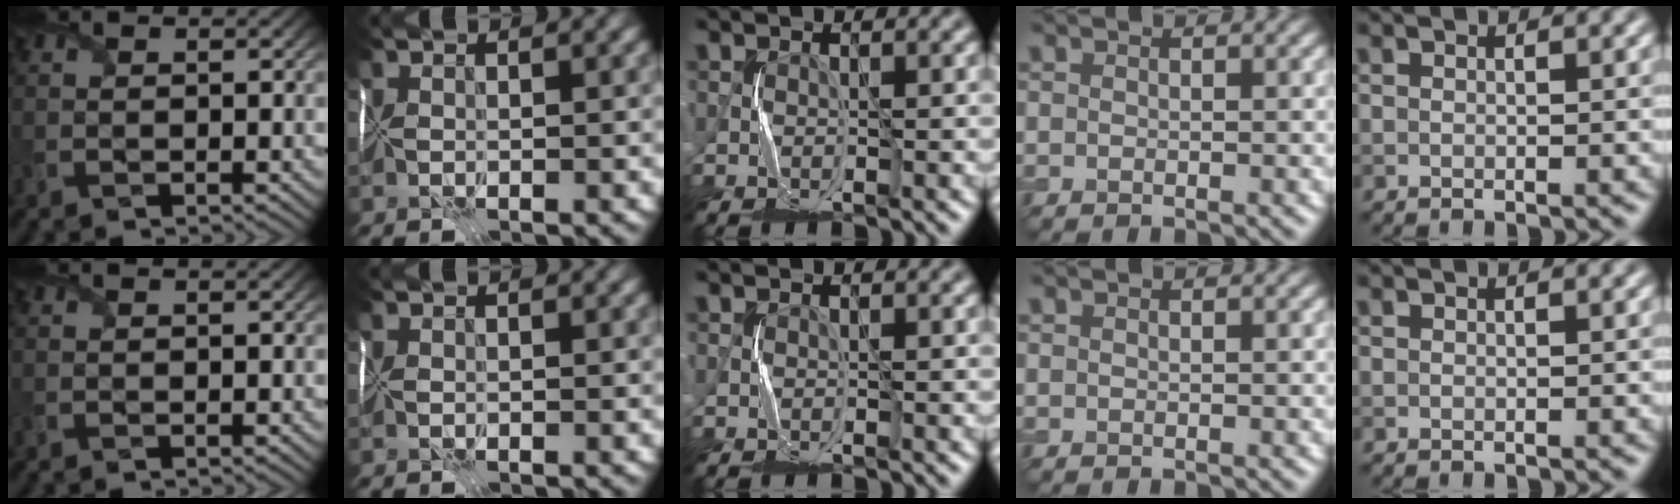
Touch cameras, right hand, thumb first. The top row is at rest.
{}